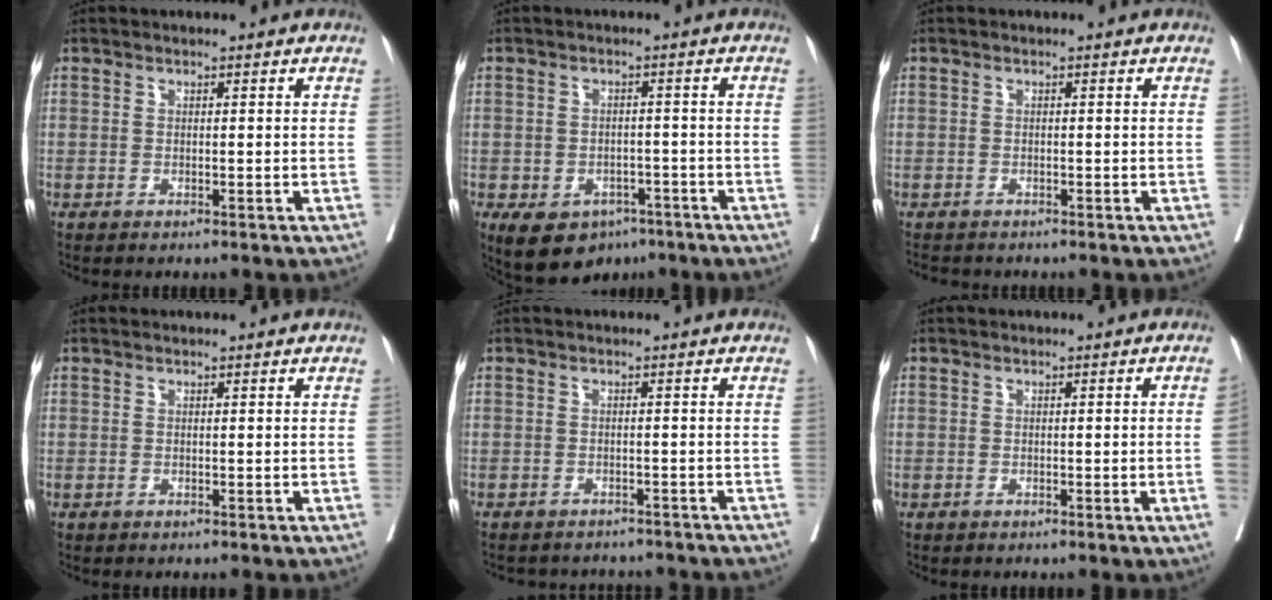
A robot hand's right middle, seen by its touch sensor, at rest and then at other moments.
{"total": 10.2, "force": [-6.1, 6.6, 4.8], "torque": [-0.090, 0.005, -0.086]}
{"total": 2.3, "force": [-2.0, 0.8, 0.5], "torque": [-0.009, -0.005, -0.032]}
{"total": 0.0}
{"total": 9.4, "force": [-8.6, 2.7, 2.4], "torque": [-0.040, 0.001, -0.092]}
{"total": 1.9, "force": [-0.1, 0.0, 1.9], "torque": [-0.030, 0.006, 0.004]}